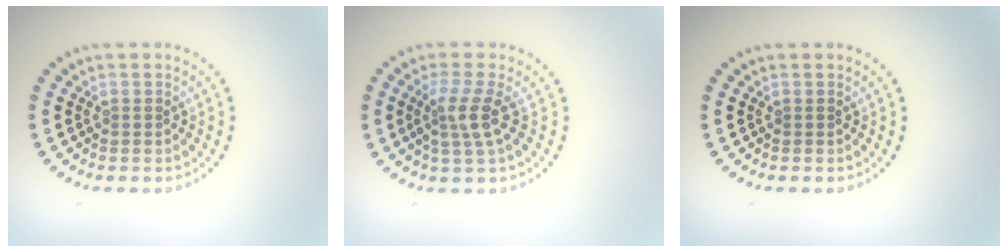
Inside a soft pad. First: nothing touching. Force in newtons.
{"total": 2.7, "press": 2.1, "slide": 1.6}
{"total": 0.0}